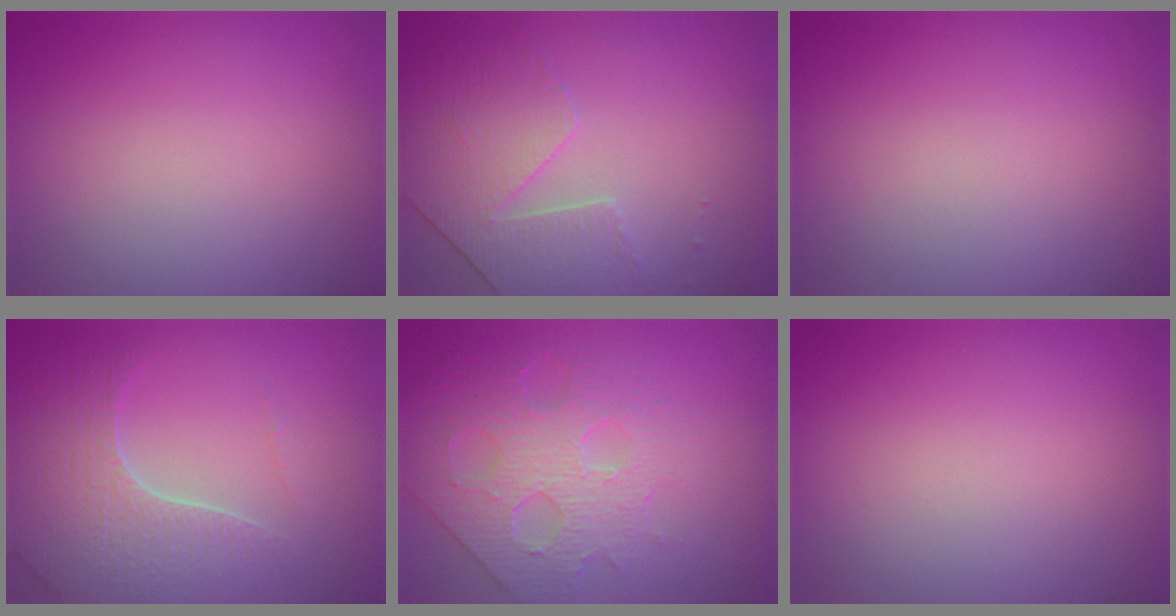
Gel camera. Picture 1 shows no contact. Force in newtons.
{"total": 4.3, "press": 3.4, "slide": 2.6}
{"total": 0.0}
{"total": 5.3, "press": 4.5, "slide": 2.8}
{"total": 4.2, "press": 4.2, "slide": 0.3}
{"total": 0.0}